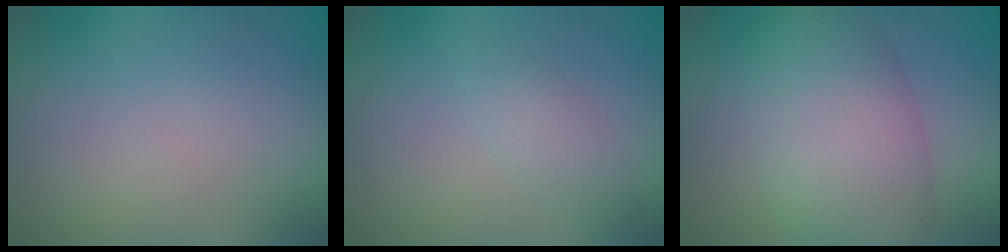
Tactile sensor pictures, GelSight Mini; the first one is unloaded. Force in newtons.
{"total": 1.7, "press": 1.7, "slide": 0.0}
{"total": 8.0, "press": 7.9, "slide": 0.6}